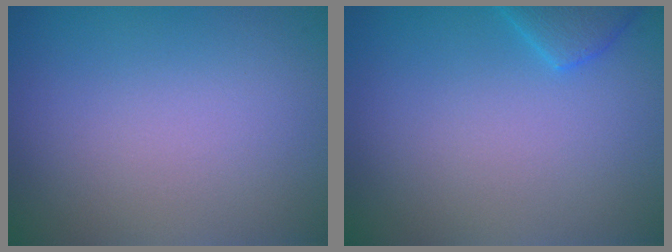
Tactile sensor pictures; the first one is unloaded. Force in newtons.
{"total": 2.3, "press": 2.3, "slide": 0.2}